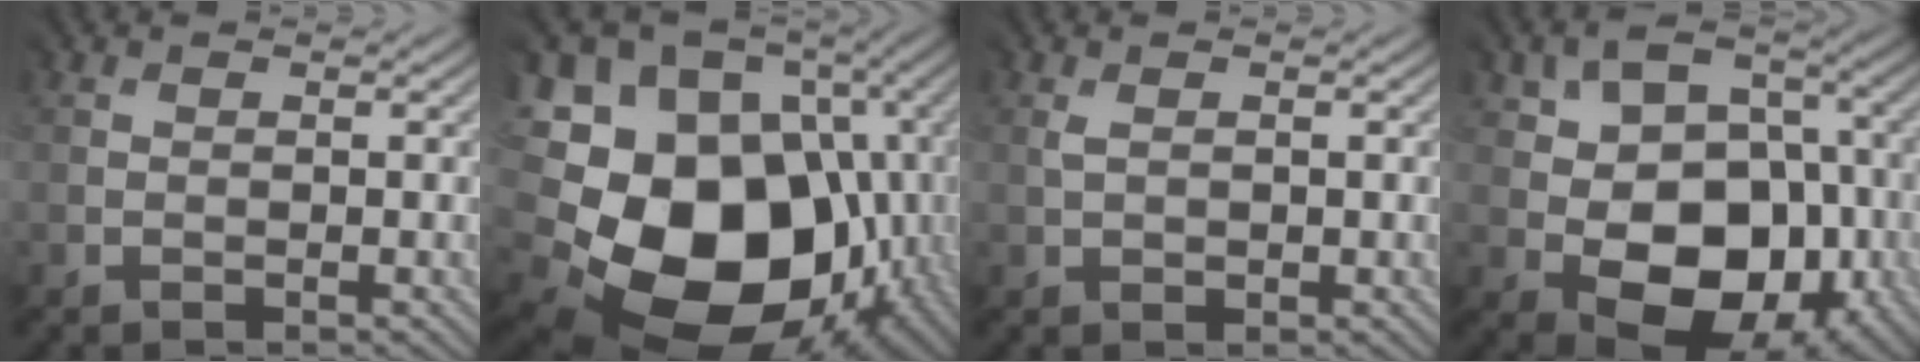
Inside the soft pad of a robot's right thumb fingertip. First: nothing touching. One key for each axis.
{"total": 19.7, "fx": -3.9, "fy": 15.9, "fz": 11.0, "tx": -0.245, "ty": -0.064, "tz": -0.024}
{"total": 1.4, "fx": 0.5, "fy": 0.8, "fz": 0.9, "tx": -0.021, "ty": 0.000, "tz": 0.014}
{"total": 13.0, "fx": -2.0, "fy": 9.2, "fz": 9.0, "tx": -0.135, "ty": -0.011, "tz": -0.031}